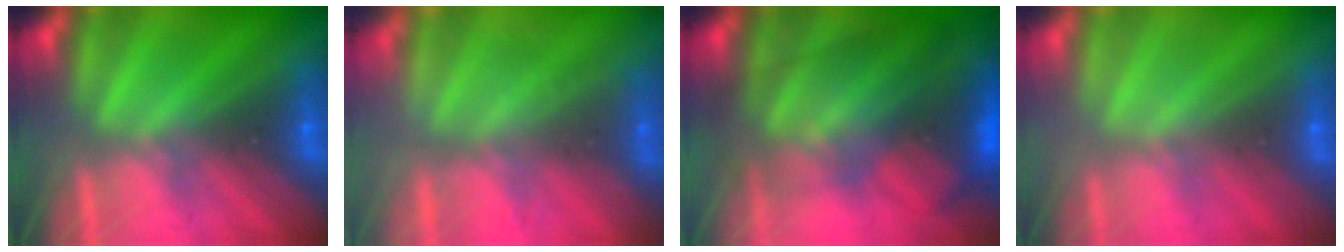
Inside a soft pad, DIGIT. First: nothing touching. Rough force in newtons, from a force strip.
{"total": 2.3}
{"total": 8.7}
{"total": 3.1}